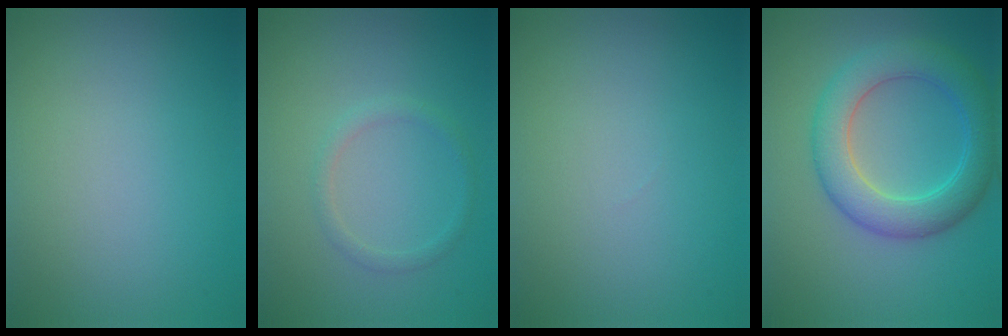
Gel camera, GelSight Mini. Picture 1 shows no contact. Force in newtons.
{"total": 1.3, "press": 1.2, "slide": 0.0}
{"total": 0.0}
{"total": 5.8, "press": 5.8, "slide": 0.1}